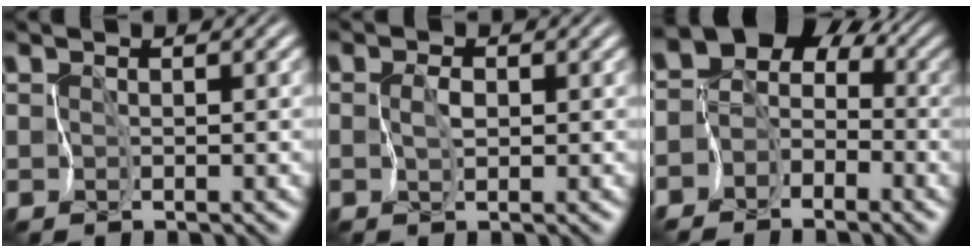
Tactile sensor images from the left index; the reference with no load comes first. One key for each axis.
{"total": 1.0, "fx": -0.1, "fy": 0.5, "fz": 0.9, "tx": -0.015, "ty": -0.001, "tz": -0.001}
{"total": 7.3, "fx": -2.7, "fy": 6.5, "fz": 1.6, "tx": -0.018, "ty": 0.011, "tz": -0.067}